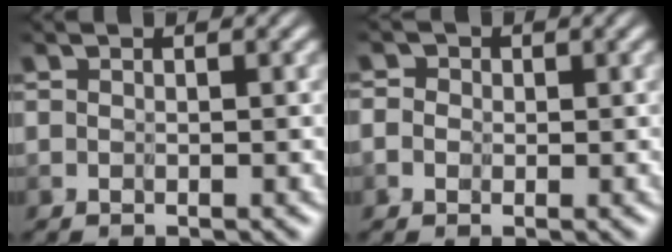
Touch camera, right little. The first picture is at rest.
{"total": 2.0, "force": [-0.6, 1.9, -0.1], "torque": [-0.007, 0.017, -0.035]}